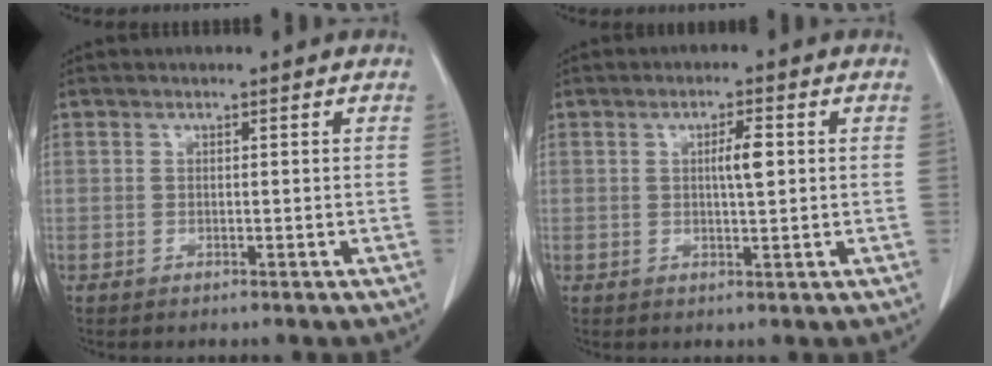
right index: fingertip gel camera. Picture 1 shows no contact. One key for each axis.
{"total": 1.9, "fx": 0.4, "fy": -0.1, "fz": 1.9, "tx": -0.035, "ty": -0.001, "tz": 0.006}